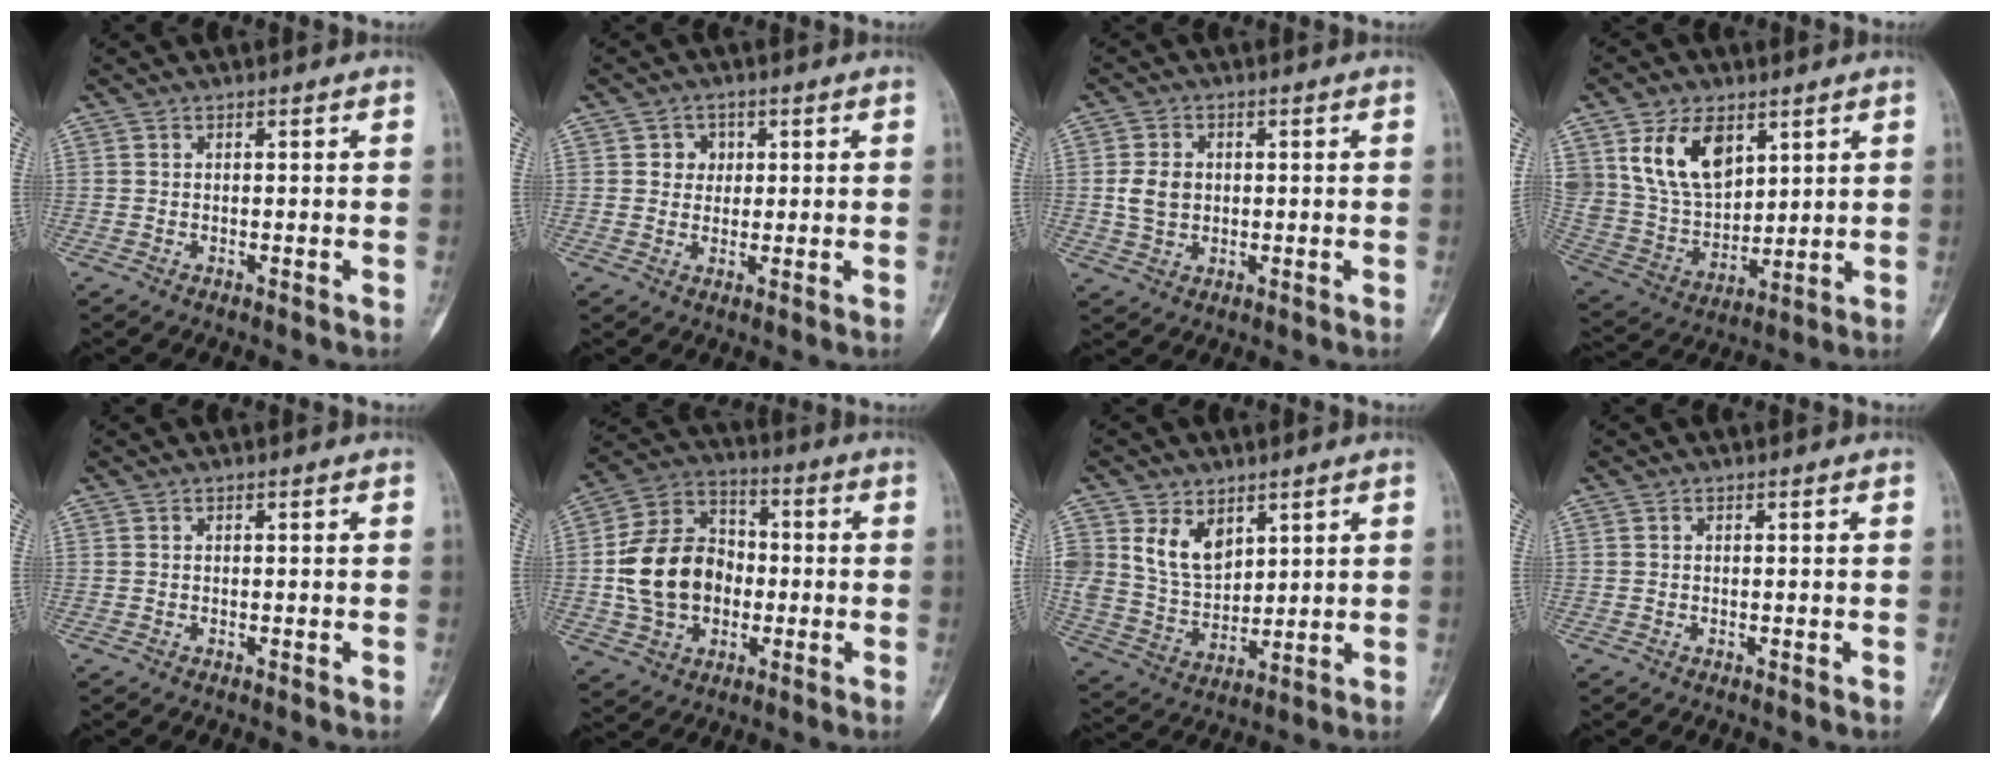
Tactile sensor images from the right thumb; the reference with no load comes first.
{"total": 3.5, "force": [0.9, 3.2, 1.2], "torque": [0.005, 0.001, 0.010]}
{"total": 5.0, "force": [0.3, 3.9, 3.1], "torque": [-0.048, 0.001, 0.007]}
{"total": 15.0, "force": [6.9, 9.5, 9.3], "torque": [-0.149, -0.030, 0.153]}
{"total": 0.0}
{"total": 16.4, "force": [-1.2, 12.5, 10.5], "torque": [-0.163, 0.031, -0.020]}
{"total": 10.1, "force": [4.8, 6.9, 5.7], "torque": [-0.078, -0.031, 0.107]}
{"total": 0.0}